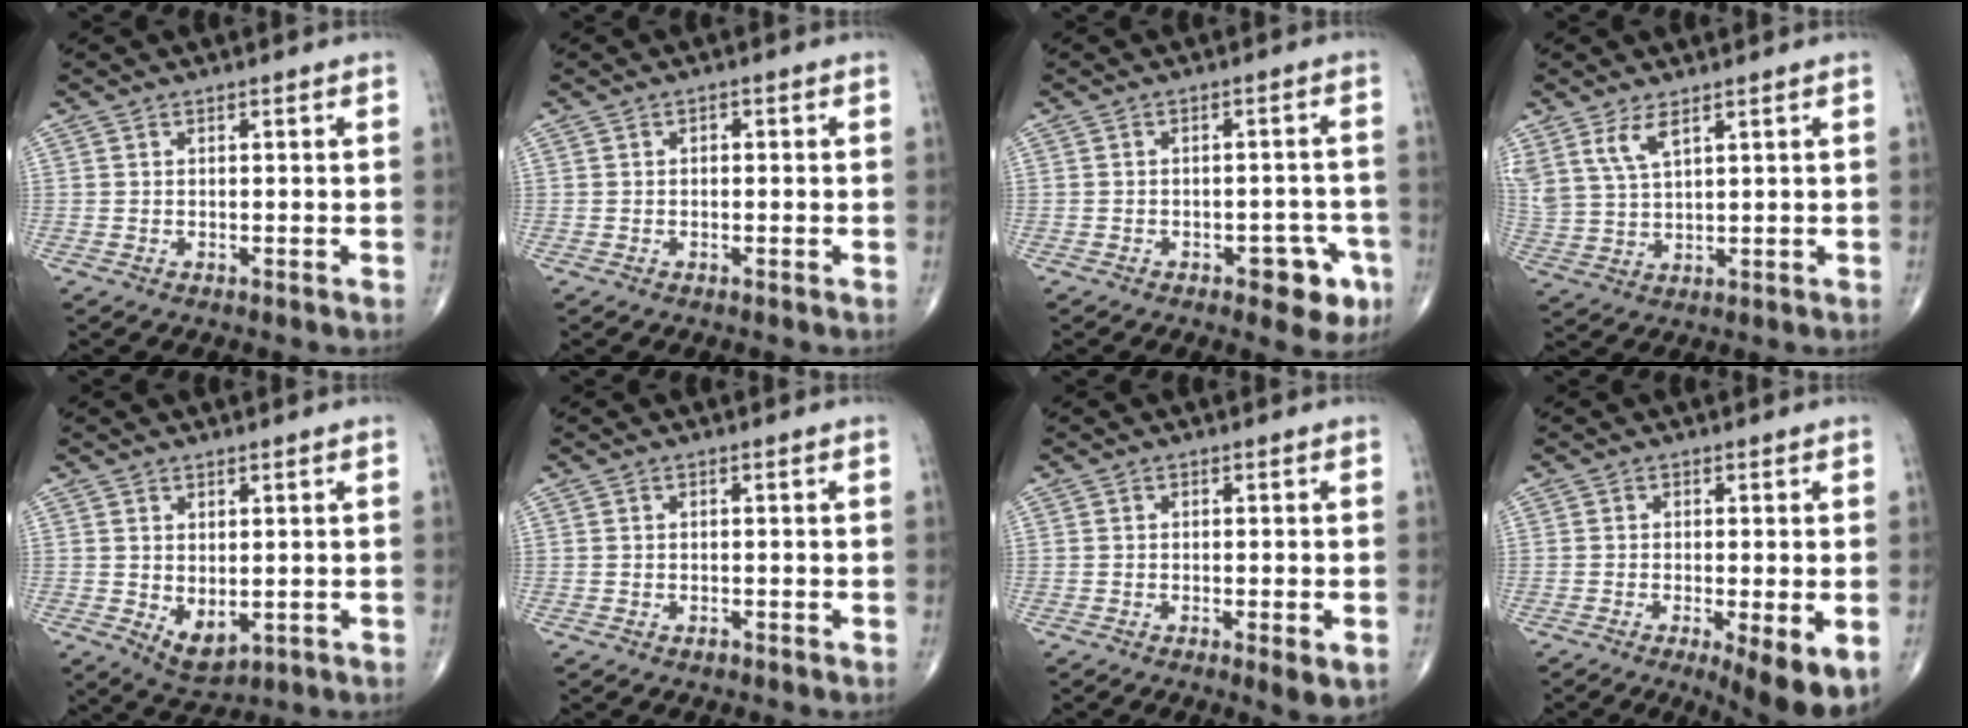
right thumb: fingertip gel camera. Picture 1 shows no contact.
{"total": 1.0, "force": [0.1, 0.7, 0.7], "torque": [-0.007, 0.004, -0.002]}
{"total": 7.1, "force": [-3.4, 3.5, 5.1], "torque": [-0.033, 0.021, -0.039]}
{"total": 6.3, "force": [3.8, 2.5, 4.4], "torque": [-0.094, -0.015, 0.085]}
{"total": 5.1, "force": [-0.5, 2.9, 4.1], "torque": [-0.058, -0.007, 0.009]}
{"total": 0.7, "force": [-0.5, 0.4, 0.3], "torque": [-0.004, 0.000, -0.009]}
{"total": 3.7, "force": [-1.3, 0.9, 3.3], "torque": [-0.049, -0.008, -0.020]}
{"total": 8.6, "force": [-3.1, 2.0, 7.8], "torque": [-0.114, -0.018, -0.046]}